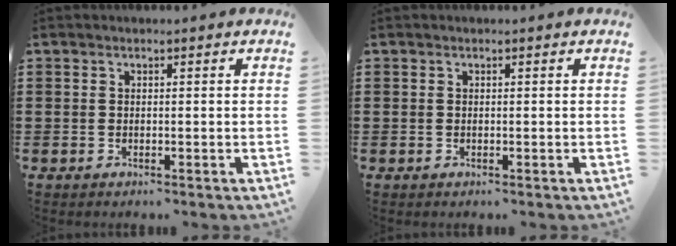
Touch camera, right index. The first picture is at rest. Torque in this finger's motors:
{"motor_torque": [-0.06, 0.02, 0.02, -0.01]}